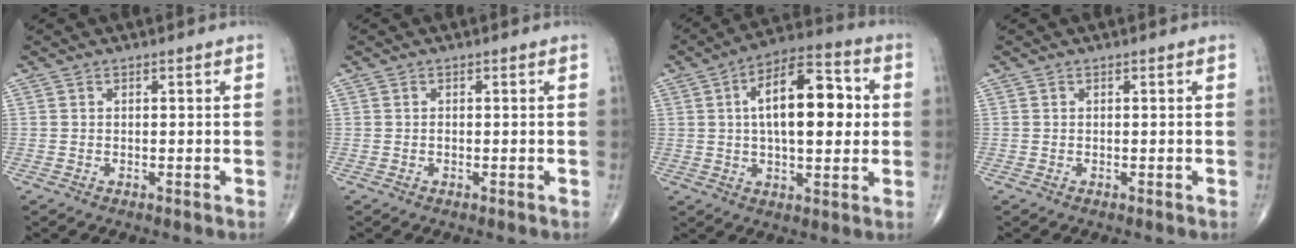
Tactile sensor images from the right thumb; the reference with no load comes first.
{"total": 0.0}
{"total": 16.8, "force": [2.4, 7.6, 14.8], "torque": [-0.209, 0.019, 0.032]}
{"total": 0.0}